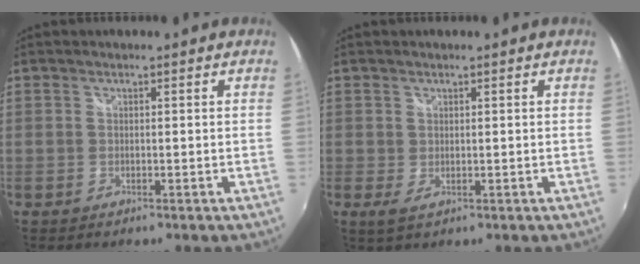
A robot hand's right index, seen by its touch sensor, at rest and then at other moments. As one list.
[{"total": 1.8, "force": [0.5, 1.2, 1.3], "torque": [-0.021, -0.004, 0.009]}]